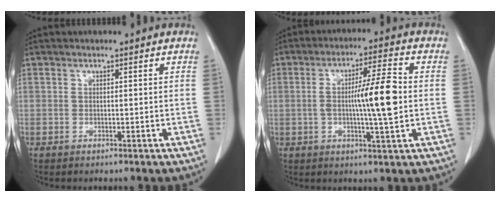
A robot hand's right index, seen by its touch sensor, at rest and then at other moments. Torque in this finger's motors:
{"motor_torque": [0.76, 0.45, 0.25, 0.15]}